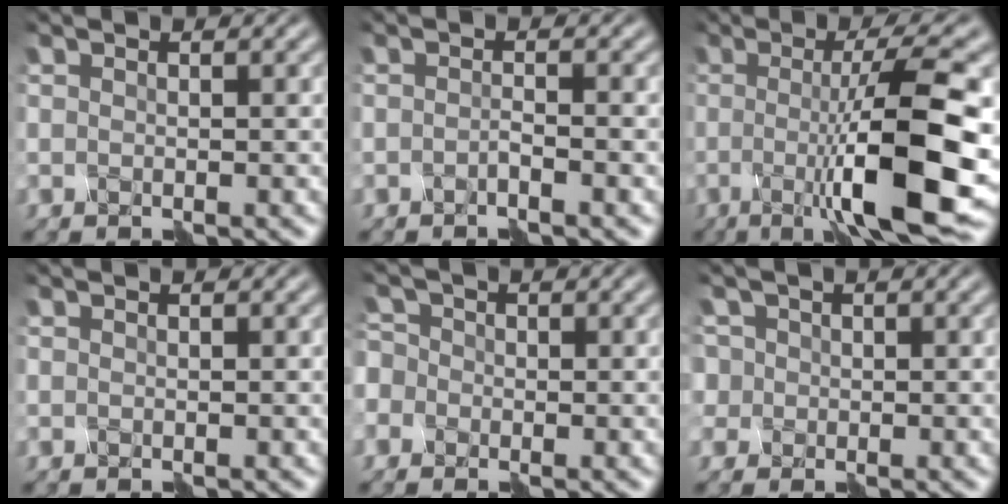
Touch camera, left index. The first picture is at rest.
{"total": 0.9, "force": [-0.7, -0.5, 0.2], "torque": [-0.013, 0.003, -0.016]}
{"total": 10.6, "force": [-1.6, 1.9, 10.3], "torque": [-0.149, -0.006, -0.030]}
{"total": 0.0}
{"total": 3.7, "force": [-1.3, 3.3, 1.2], "torque": [-0.043, 0.019, -0.039]}
{"total": 3.1, "force": [0.8, 3.0, 0.8], "torque": [-0.030, 0.024, -0.017]}